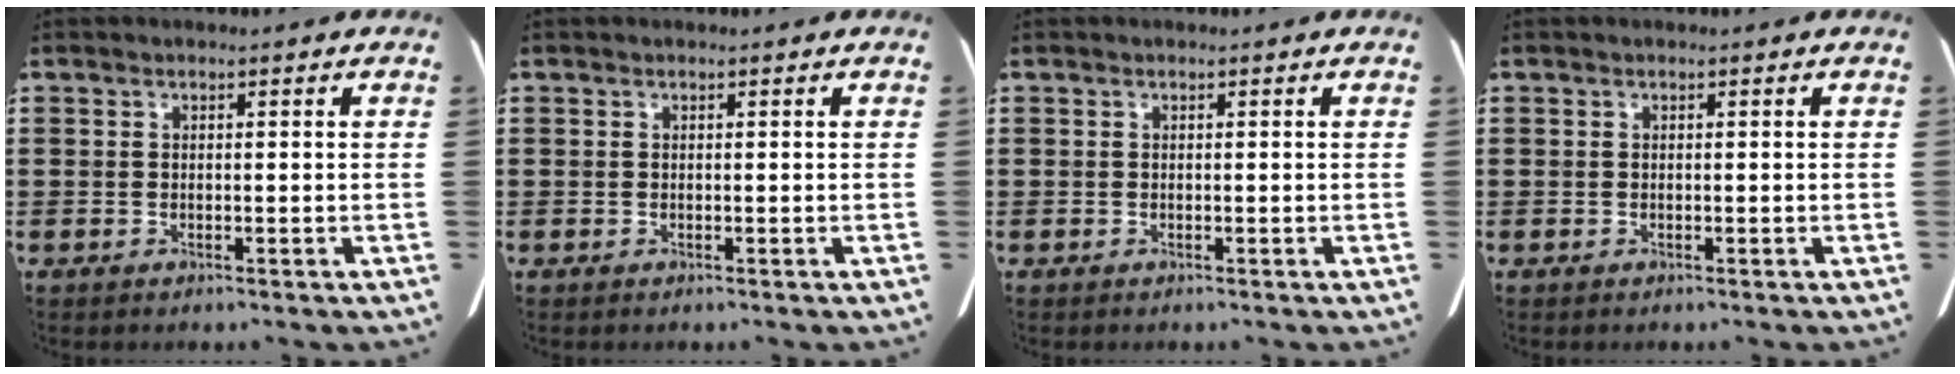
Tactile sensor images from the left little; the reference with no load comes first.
{"total": 0.0}
{"total": 0.0}
{"total": 0.0}